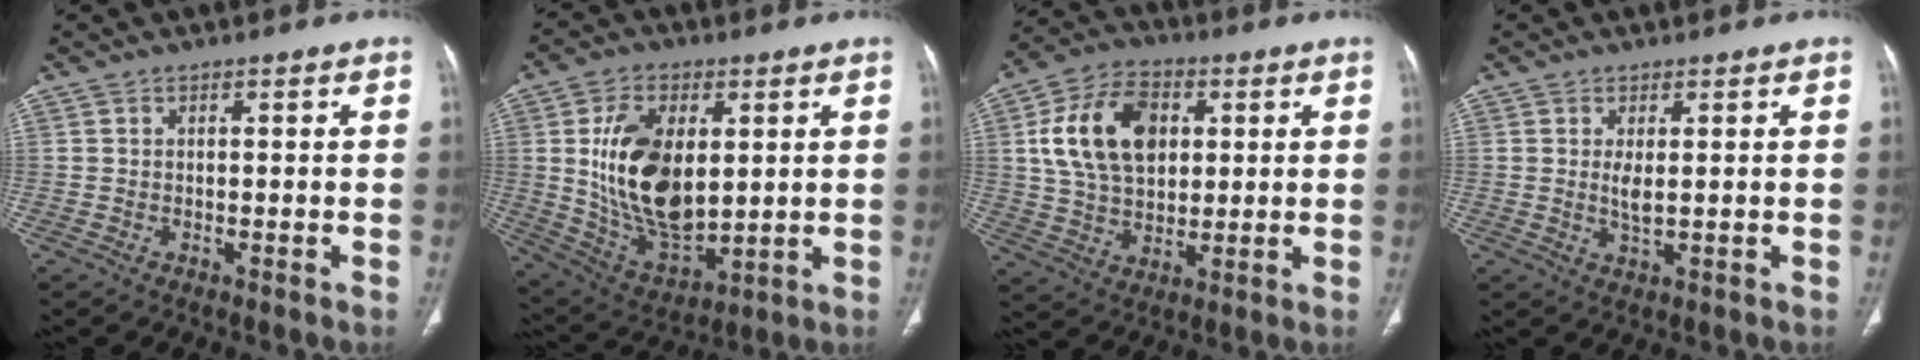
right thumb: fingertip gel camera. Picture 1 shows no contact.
{"total": 18.4, "force": [2.8, 10.6, 14.8], "torque": [-0.247, -0.020, 0.069]}
{"total": 16.5, "force": [3.9, 11.0, 11.6], "torque": [-0.187, 0.004, 0.071]}
{"total": 2.5, "force": [0.5, 0.7, 2.4], "torque": [-0.051, -0.010, 0.016]}